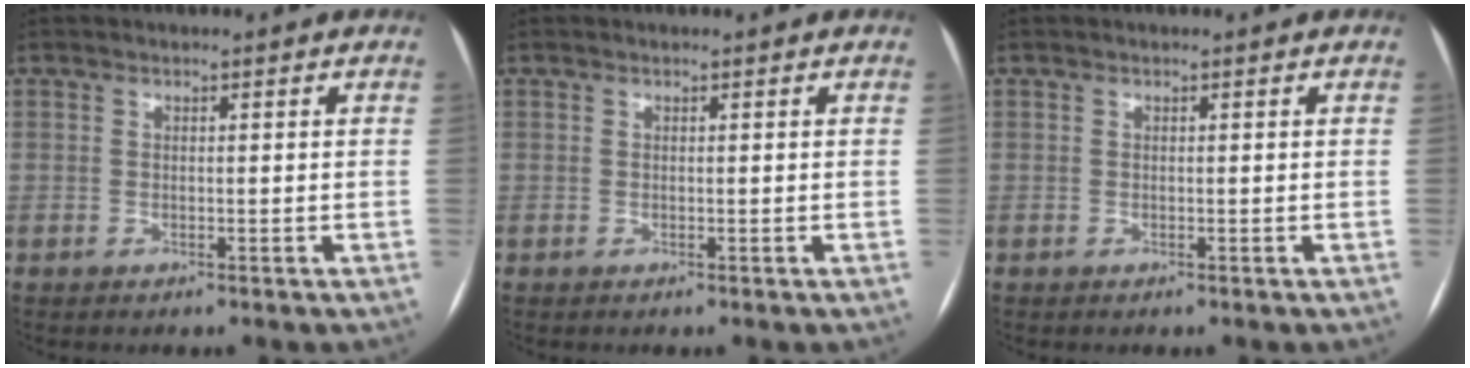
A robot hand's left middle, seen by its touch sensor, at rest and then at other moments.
{"total": 0.0}
{"total": 0.0}